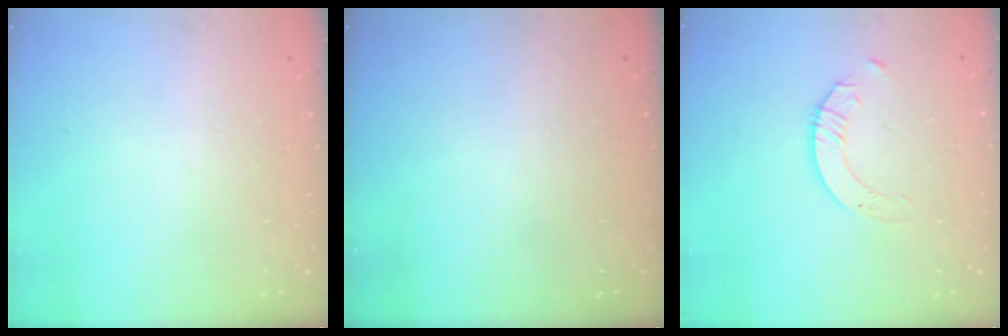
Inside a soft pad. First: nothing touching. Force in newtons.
{"total": 0.0}
{"total": 2.1, "press": 2.1, "slide": 0.2}